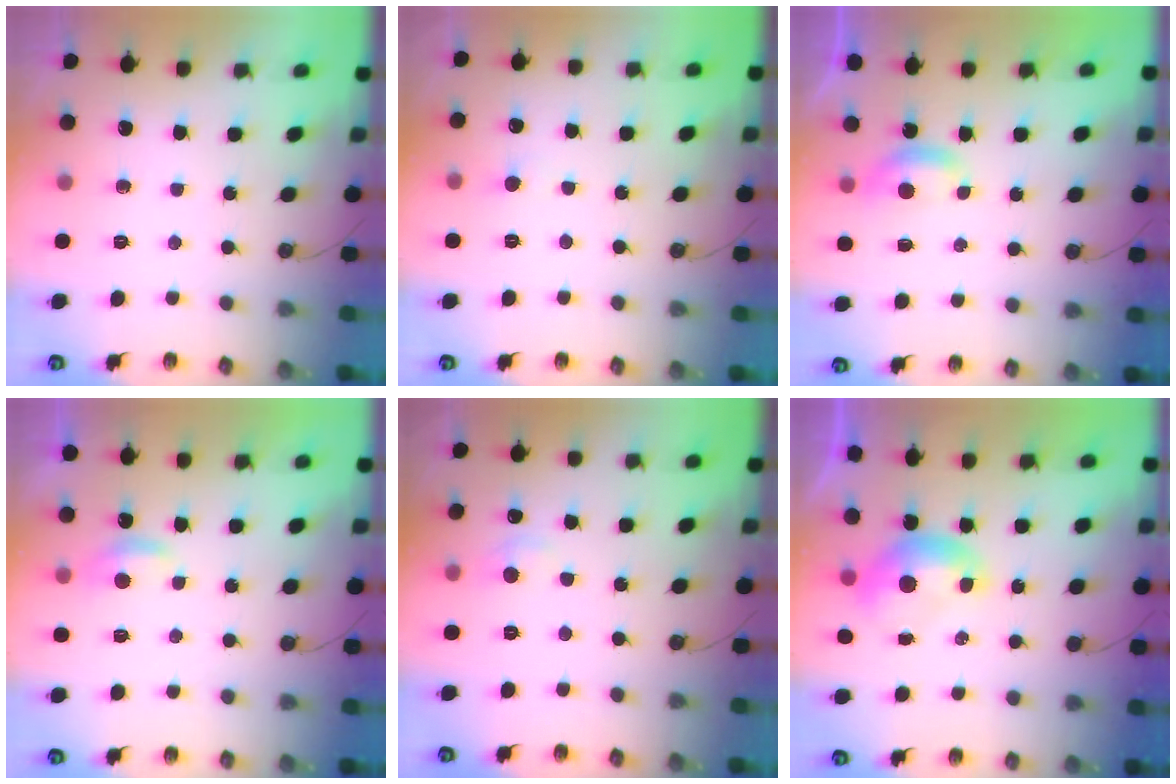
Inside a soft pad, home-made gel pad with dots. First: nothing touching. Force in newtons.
{"total": 0.9, "press": 0.7, "slide": 0.5}
{"total": 2.5, "press": 2.5, "slide": 0.4}
{"total": 1.4, "press": 1.3, "slide": 0.5}
{"total": 1.1, "press": 0.8, "slide": 0.8}
{"total": 0.0}